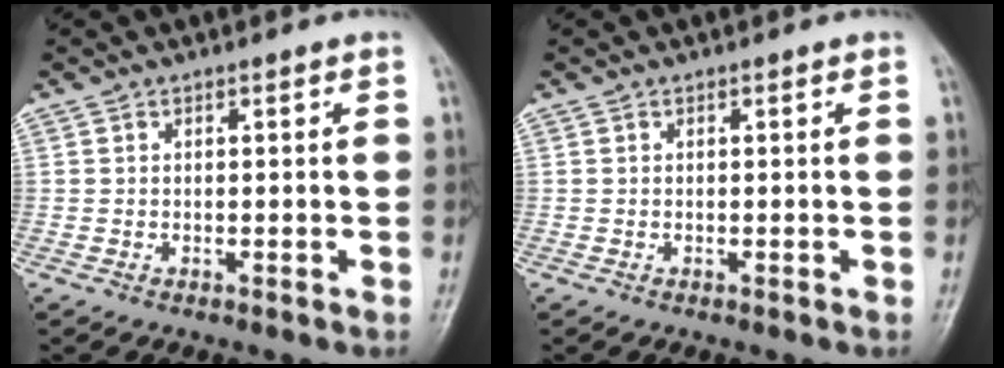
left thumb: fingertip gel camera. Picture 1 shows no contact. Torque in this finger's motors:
{"motor_torque": [0.00, 0.00, 0.00, 0.00, 0.00]}